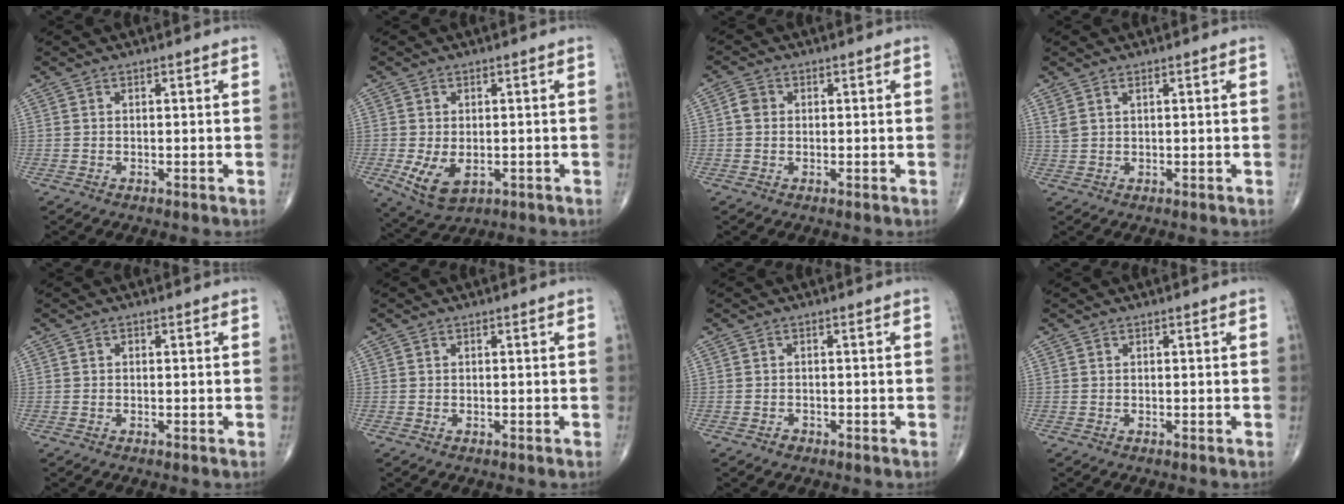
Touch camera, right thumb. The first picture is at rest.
{"total": 7.0, "force": [-1.6, 4.2, 5.3], "torque": [-0.096, -0.012, -0.014]}
{"total": 2.2, "force": [0.1, 1.9, 1.1], "torque": [-0.015, 0.006, -0.001]}
{"total": 1.8, "force": [1.1, 0.6, 1.3], "torque": [-0.032, 0.004, 0.030]}
{"total": 0.0}
{"total": 0.0}
{"total": 1.0, "force": [-0.7, 0.7, 0.2], "torque": [-0.001, 0.004, -0.013]}
{"total": 0.0}